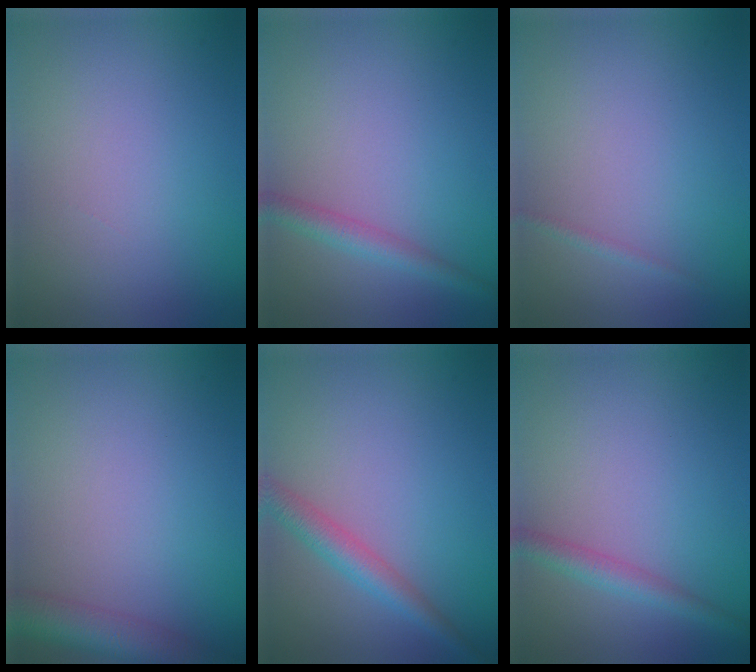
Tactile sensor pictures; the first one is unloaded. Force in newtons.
{"total": 2.2, "press": 2.2, "slide": 0.1}
{"total": 0.6, "press": 0.6, "slide": 0.1}
{"total": 4.4, "press": 4.4, "slide": 0.3}
{"total": 2.8, "press": 2.8, "slide": 0.1}
{"total": 2.2, "press": 2.2, "slide": 0.1}